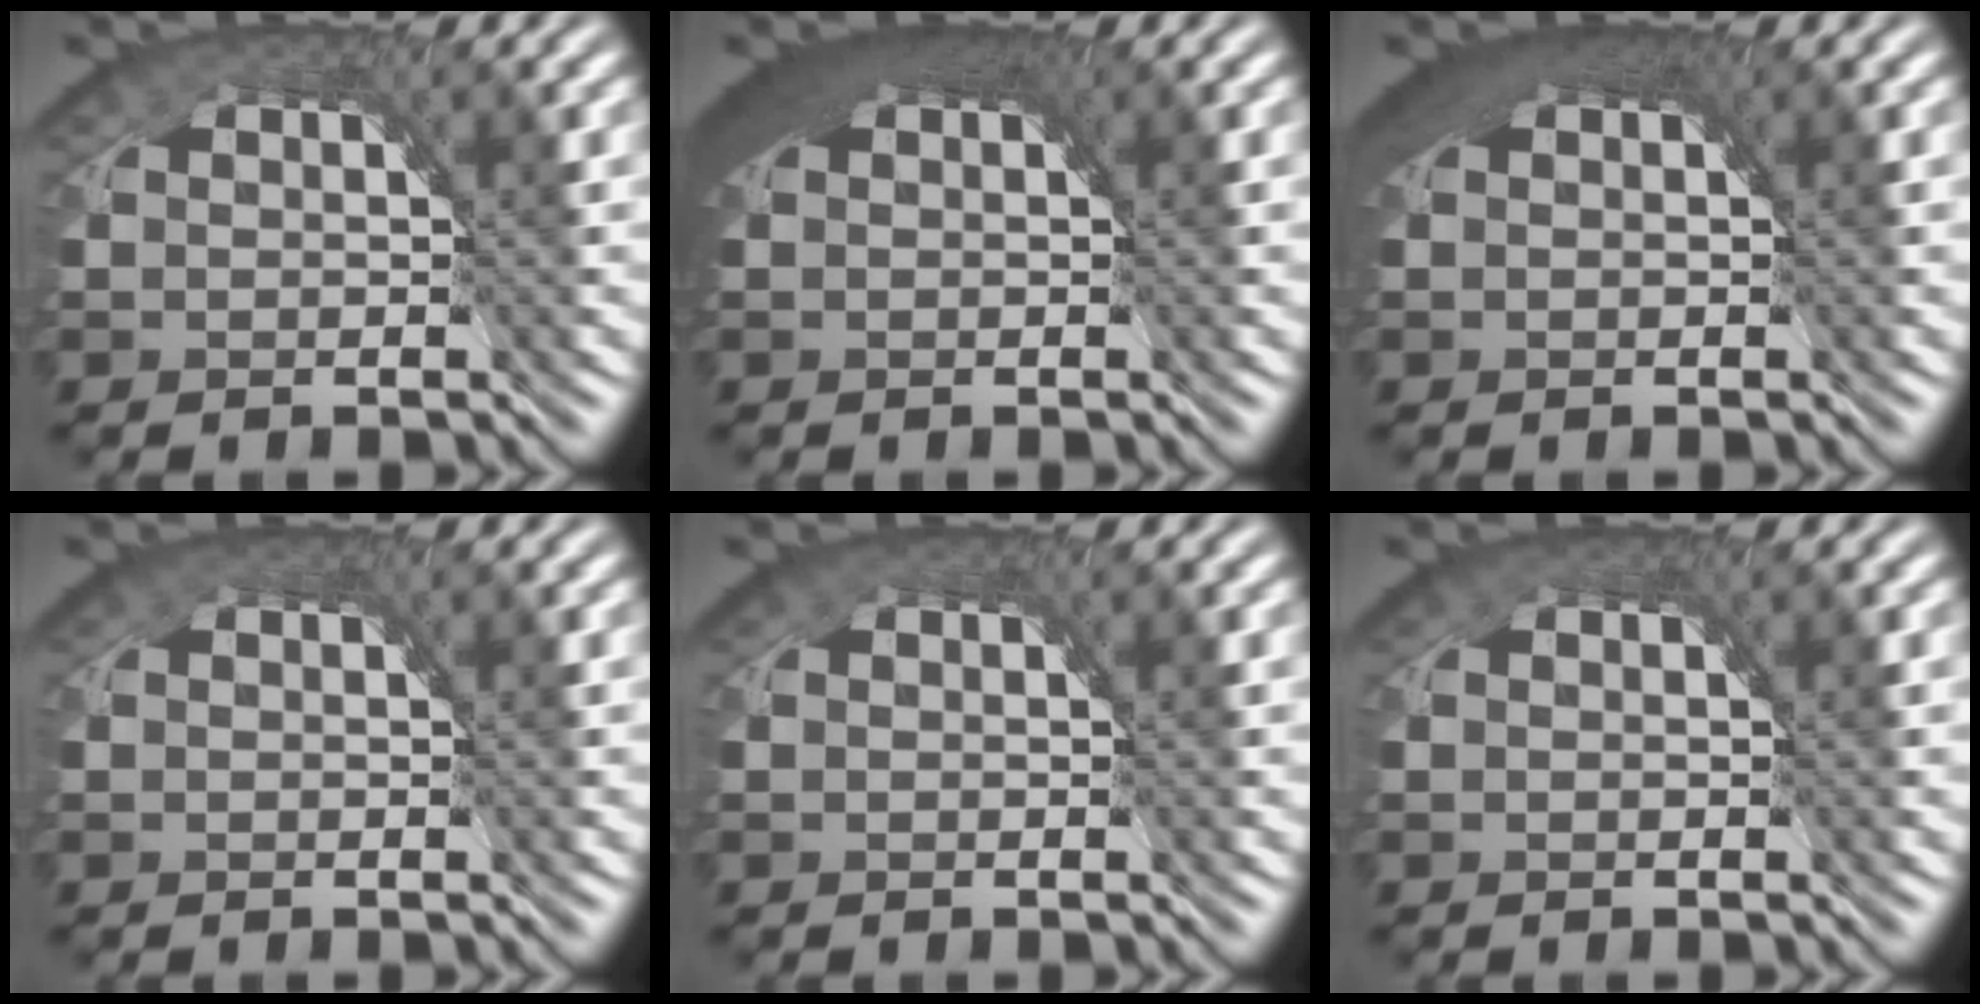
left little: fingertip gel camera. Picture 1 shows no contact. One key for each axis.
{"total": 4.8, "fx": 1.5, "fy": 2.6, "fz": 3.7, "tx": -0.068, "ty": -0.007, "tz": 0.021}
{"total": 3.7, "fx": 1.3, "fy": 1.9, "fz": 2.8, "tx": -0.053, "ty": -0.007, "tz": 0.019}
{"total": 0.0}
{"total": 0.0}
{"total": 0.0}